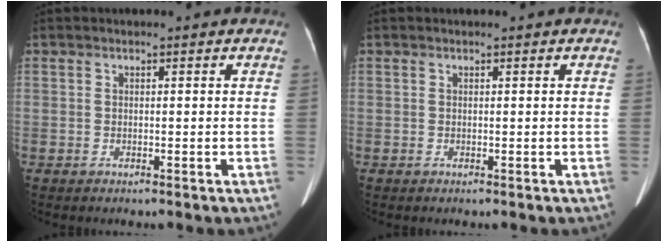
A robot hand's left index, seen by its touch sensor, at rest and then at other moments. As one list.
[{"total": 0.0}]